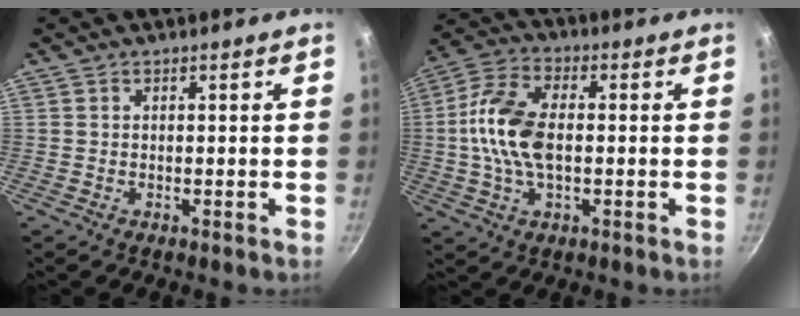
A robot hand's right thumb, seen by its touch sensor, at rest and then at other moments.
{"total": 12.7, "force": [-0.2, 7.2, 10.5], "torque": [-0.204, 0.027, -0.018]}